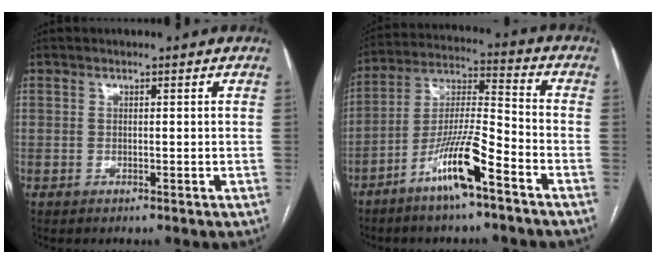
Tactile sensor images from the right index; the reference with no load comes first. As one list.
[{"total": 11.9, "force": [-6.8, 1.0, 9.6], "torque": [-0.188, -0.006, -0.131]}]